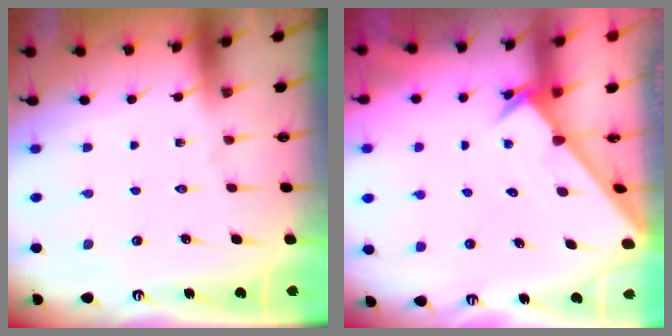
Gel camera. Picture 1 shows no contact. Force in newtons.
{"total": 2.1, "press": 2.1, "slide": 0.1}